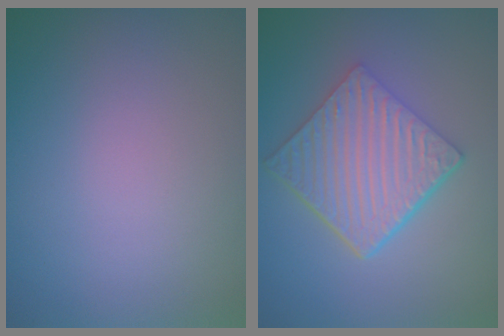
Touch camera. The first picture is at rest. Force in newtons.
{"total": 7.0, "press": 4.7, "slide": 5.2}